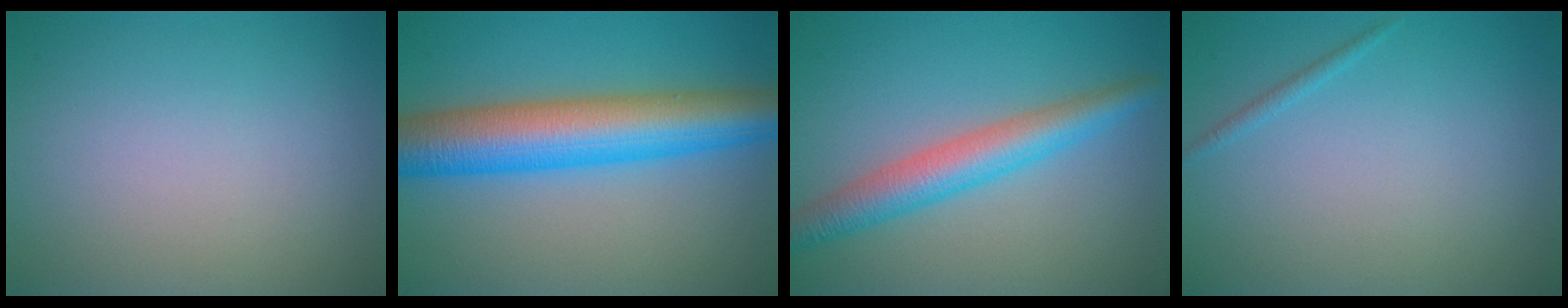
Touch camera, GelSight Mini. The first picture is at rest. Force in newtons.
{"total": 9.6, "press": 9.6, "slide": 0.3}
{"total": 4.7, "press": 4.7, "slide": 0.1}
{"total": 0.6, "press": 0.6, "slide": 0.1}